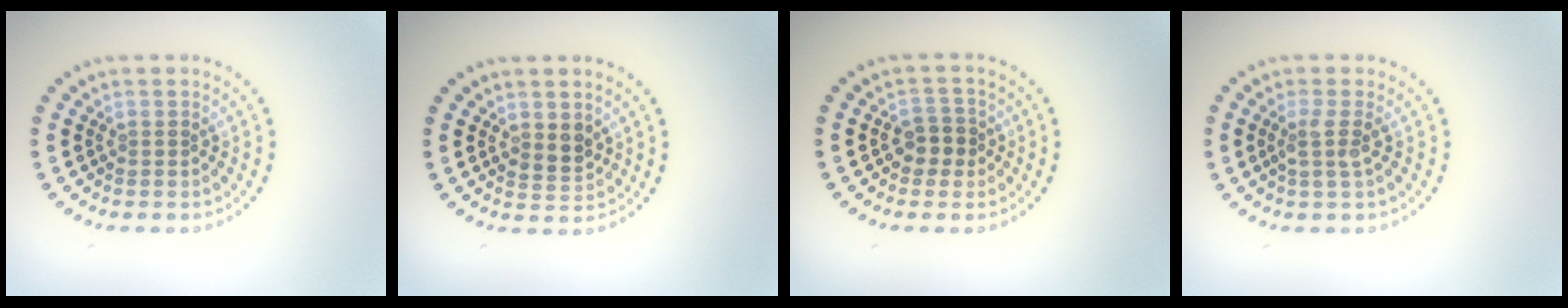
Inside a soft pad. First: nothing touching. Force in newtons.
{"total": 1.9, "press": 1.8, "slide": 0.7}
{"total": 2.1, "press": 1.9, "slide": 0.7}
{"total": 1.8, "press": 1.3, "slide": 1.3}